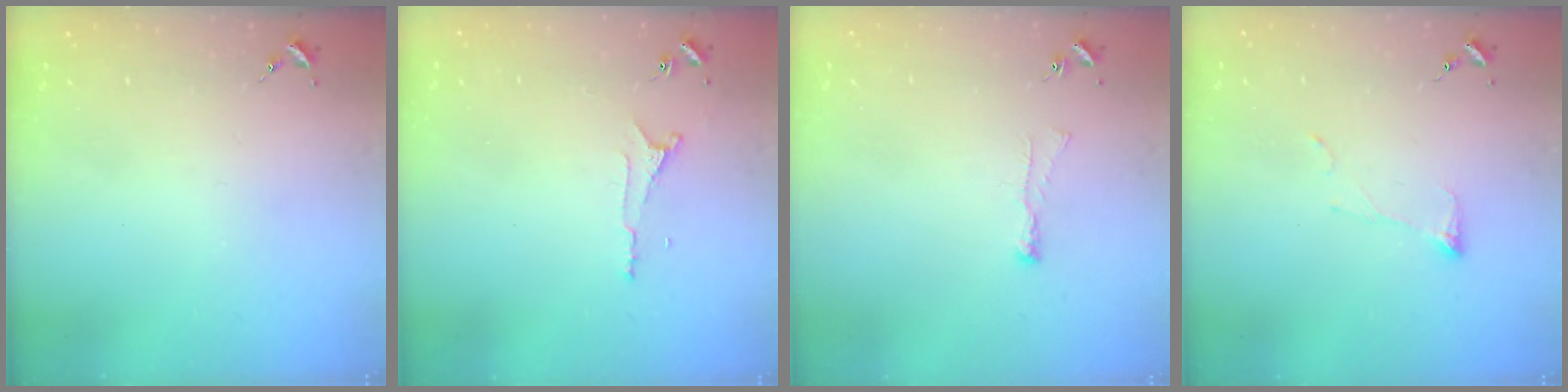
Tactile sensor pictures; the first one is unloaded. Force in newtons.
{"total": 5.8, "press": 5.8, "slide": 0.7}
{"total": 3.7, "press": 3.6, "slide": 0.6}
{"total": 5.5, "press": 5.5, "slide": 0.4}